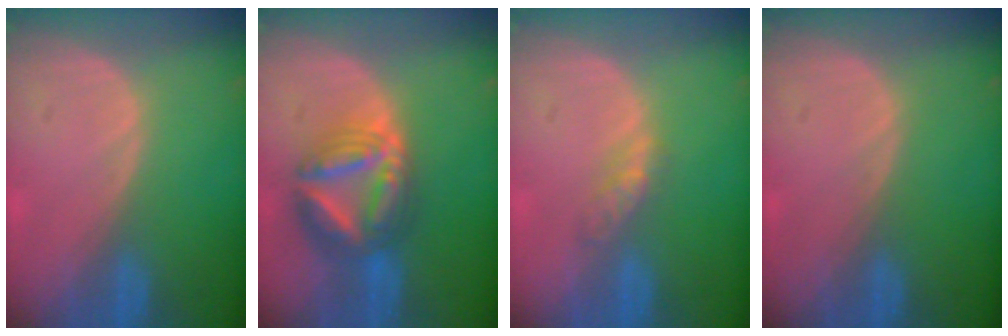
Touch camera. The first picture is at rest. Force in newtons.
{"total": 8.9, "press": 8.8, "slide": 0.9}
{"total": 2.8, "press": 2.5, "slide": 1.2}
{"total": 0.0}